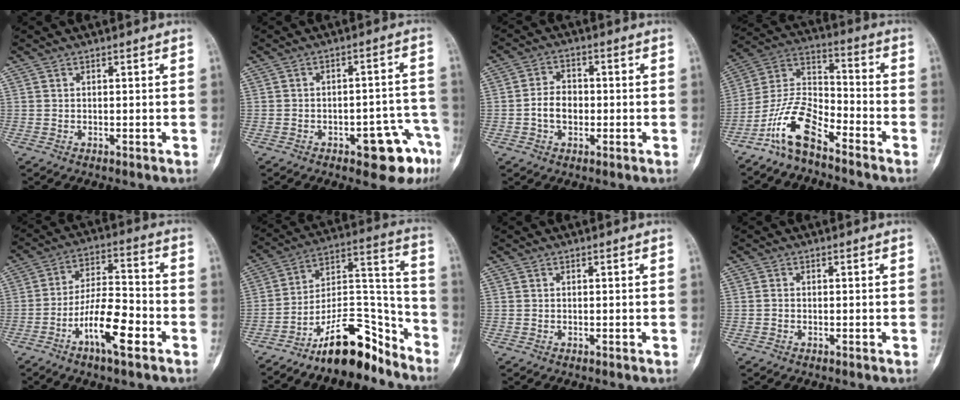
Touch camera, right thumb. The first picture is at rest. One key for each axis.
{"total": 10.0, "fx": -5.3, "fy": 4.1, "fz": 7.5, "tx": -0.061, "ty": 0.044, "tz": -0.060}
{"total": 5.3, "fx": -1.0, "fy": 3.9, "fz": 3.4, "tx": -0.044, "ty": 0.016, "tz": -0.022}
{"total": 11.4, "fx": -8.0, "fy": 4.3, "fz": 7.0, "tx": -0.141, "ty": 0.075, "tz": -0.165}
{"total": 12.3, "fx": -5.8, "fy": 3.9, "fz": 10.2, "tx": -0.181, "ty": 0.037, "tz": -0.104}
{"total": 16.6, "fx": -12.5, "fy": 6.2, "fz": 8.9, "tx": -0.110, "ty": 0.126, "tz": -0.211}
{"total": 0.0}
{"total": 0.6, "fx": -0.2, "fy": 0.5, "fz": 0.3, "tx": -0.006, "ty": 0.001, "tz": -0.006}